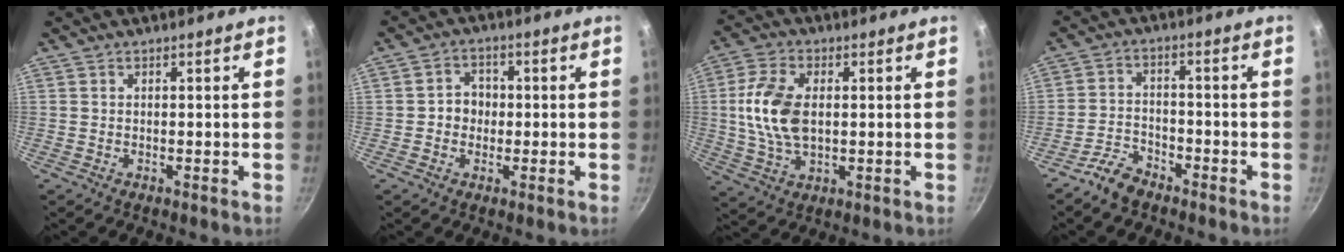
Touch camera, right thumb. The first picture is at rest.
{"total": 4.4, "force": [-0.4, 3.9, 2.0], "torque": [-0.002, 0.011, -0.012]}
{"total": 11.6, "force": [0.8, 6.8, 9.4], "torque": [-0.181, 0.007, 0.015]}
{"total": 5.4, "force": [-4.3, 2.4, 2.0], "torque": [-0.036, 0.041, -0.085]}